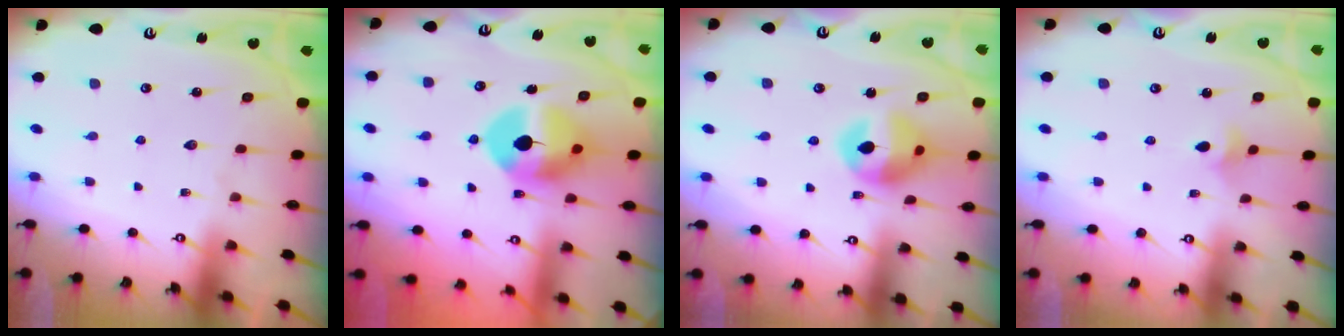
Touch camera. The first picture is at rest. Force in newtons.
{"total": 10.8, "press": 10.7, "slide": 1.1}
{"total": 14.0, "press": 13.9, "slide": 1.5}
{"total": 3.4, "press": 3.3, "slide": 0.8}